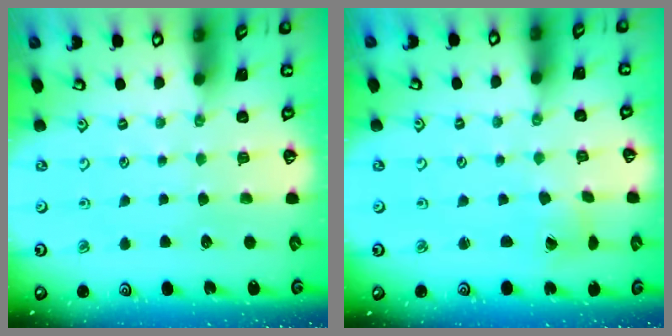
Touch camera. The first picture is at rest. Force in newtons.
{"total": 1.6, "press": 1.6, "slide": 0.1}